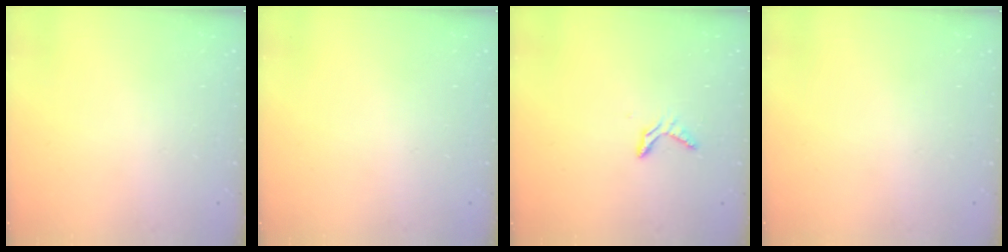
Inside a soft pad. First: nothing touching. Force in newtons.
{"total": 0.0}
{"total": 5.1, "press": 5.1, "slide": 0.5}
{"total": 0.0}